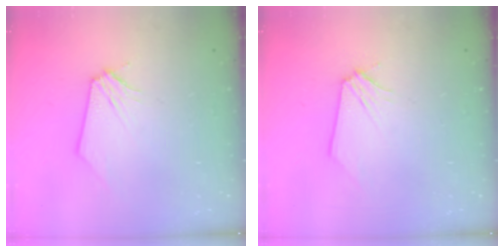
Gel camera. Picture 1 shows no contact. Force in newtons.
{"total": 0.0}